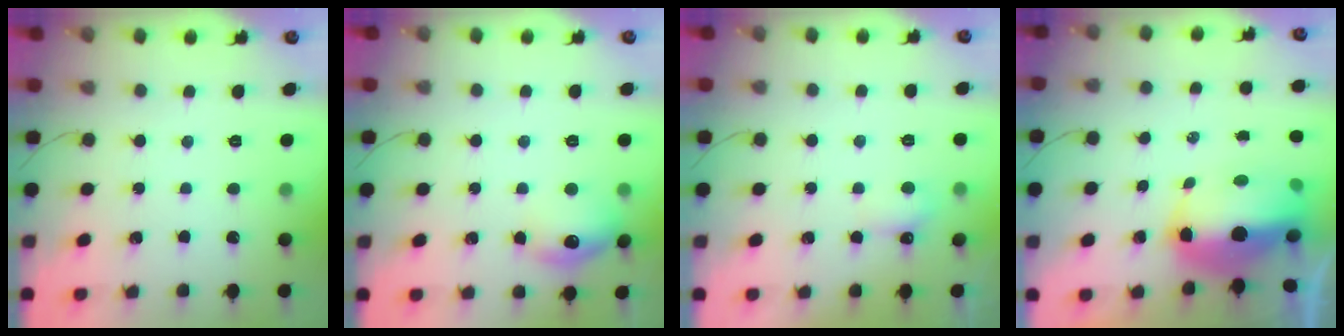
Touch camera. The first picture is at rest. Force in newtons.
{"total": 11.7, "press": 11.6, "slide": 0.7}
{"total": 3.7, "press": 3.6, "slide": 1.1}
{"total": 13.6, "press": 13.3, "slide": 2.6}